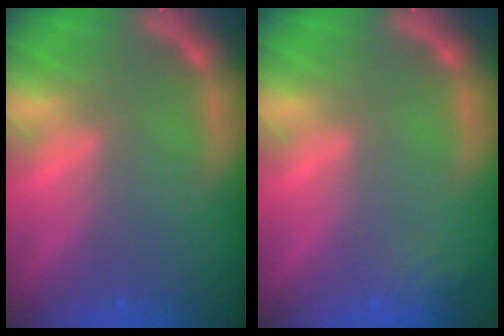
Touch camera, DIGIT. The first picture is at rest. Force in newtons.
{"total": 2.4}